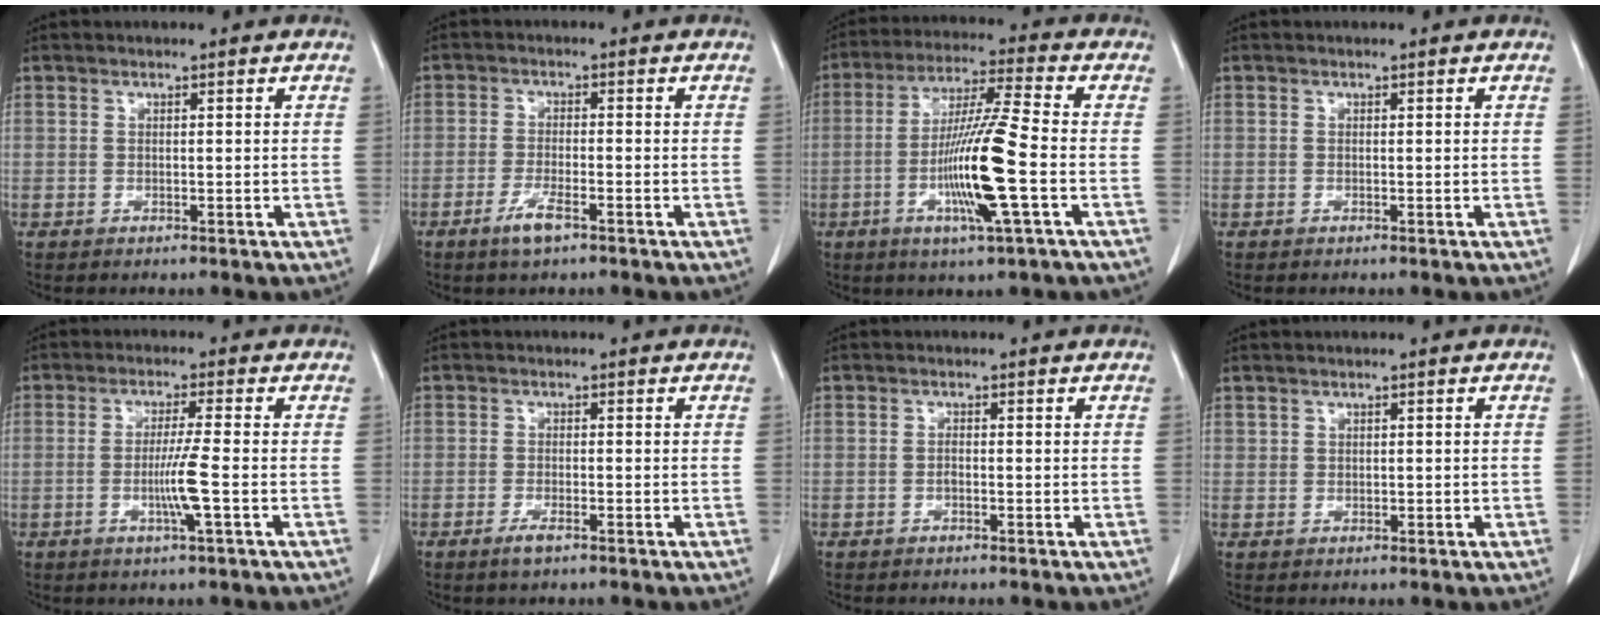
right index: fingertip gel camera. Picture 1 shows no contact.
{"total": 3.6, "force": [-2.2, 0.6, 2.8], "torque": [-0.057, -0.003, -0.040]}
{"total": 13.3, "force": [-3.3, -0.5, 12.9], "torque": [-0.252, -0.011, -0.067]}
{"total": 0.0}
{"total": 5.3, "force": [-1.3, -0.8, 5.1], "torque": [-0.095, -0.011, -0.026]}
{"total": 1.8, "force": [-1.2, 0.4, 1.4], "torque": [-0.027, -0.001, -0.020]}
{"total": 0.6, "force": [-0.3, 0.2, 0.5], "torque": [-0.011, 0.001, -0.006]}
{"total": 0.8, "force": [0.4, 0.6, 0.2], "torque": [-0.001, 0.002, 0.010]}